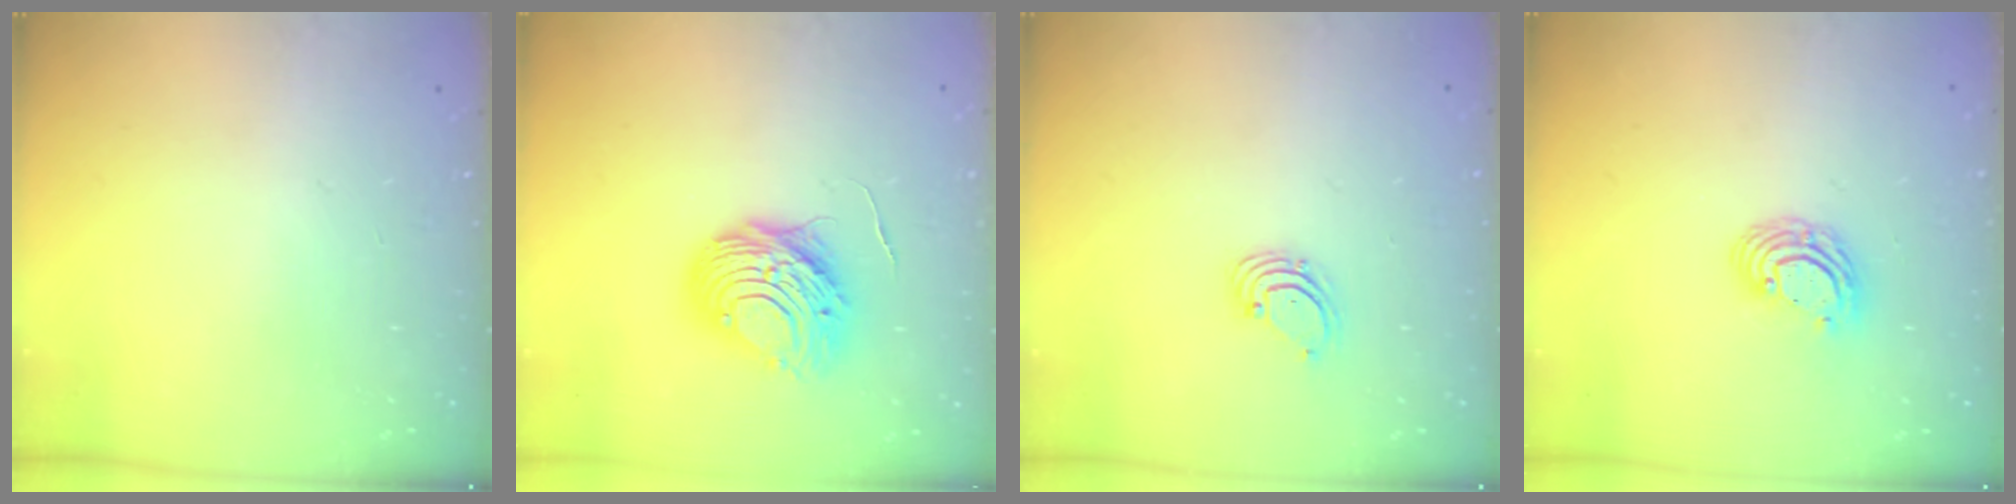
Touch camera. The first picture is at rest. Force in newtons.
{"total": 11.1, "press": 11.1, "slide": 0.9}
{"total": 1.6, "press": 1.6, "slide": 0.1}
{"total": 7.3, "press": 7.1, "slide": 1.3}